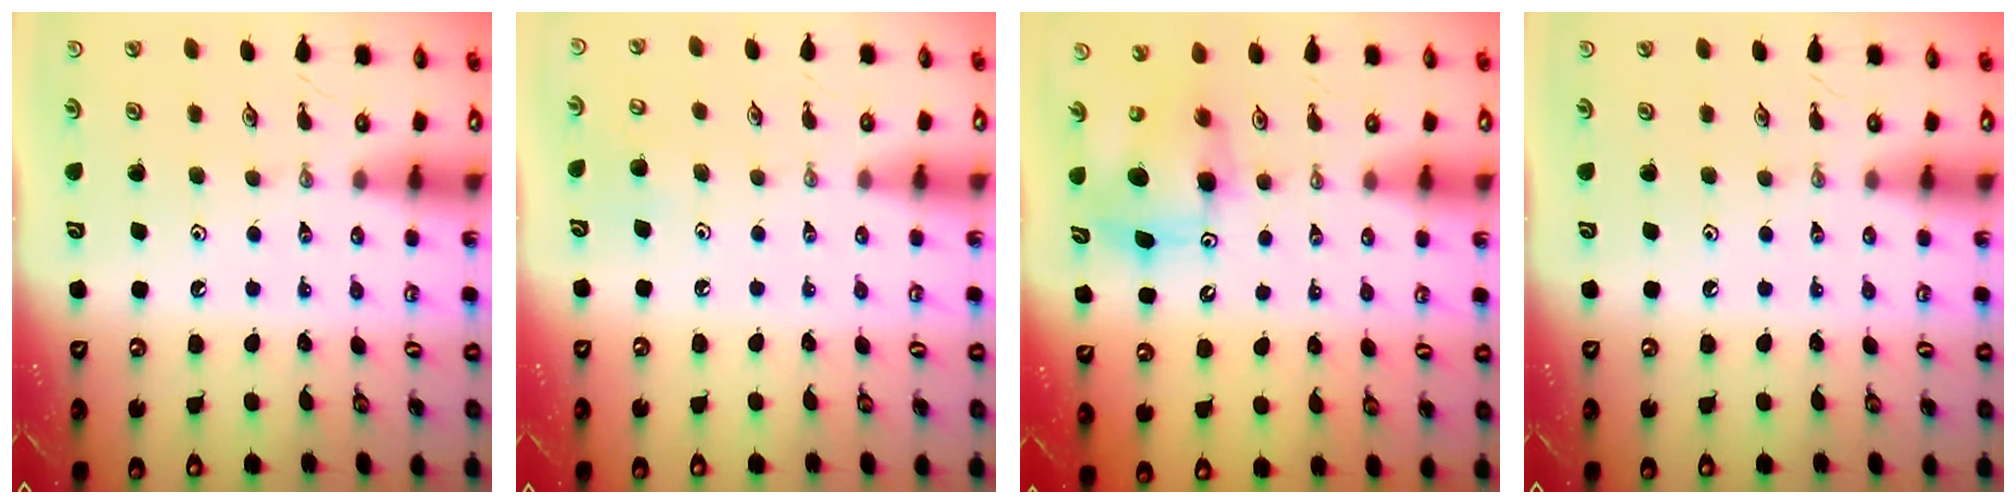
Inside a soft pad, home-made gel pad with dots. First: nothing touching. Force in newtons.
{"total": 5.0, "press": 5.0, "slide": 0.5}
{"total": 10.0, "press": 10.0, "slide": 0.5}
{"total": 0.0}